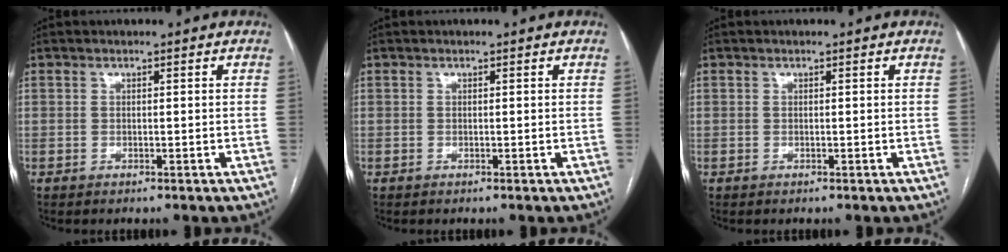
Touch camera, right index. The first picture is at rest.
{"total": 0.0}
{"total": 0.0}